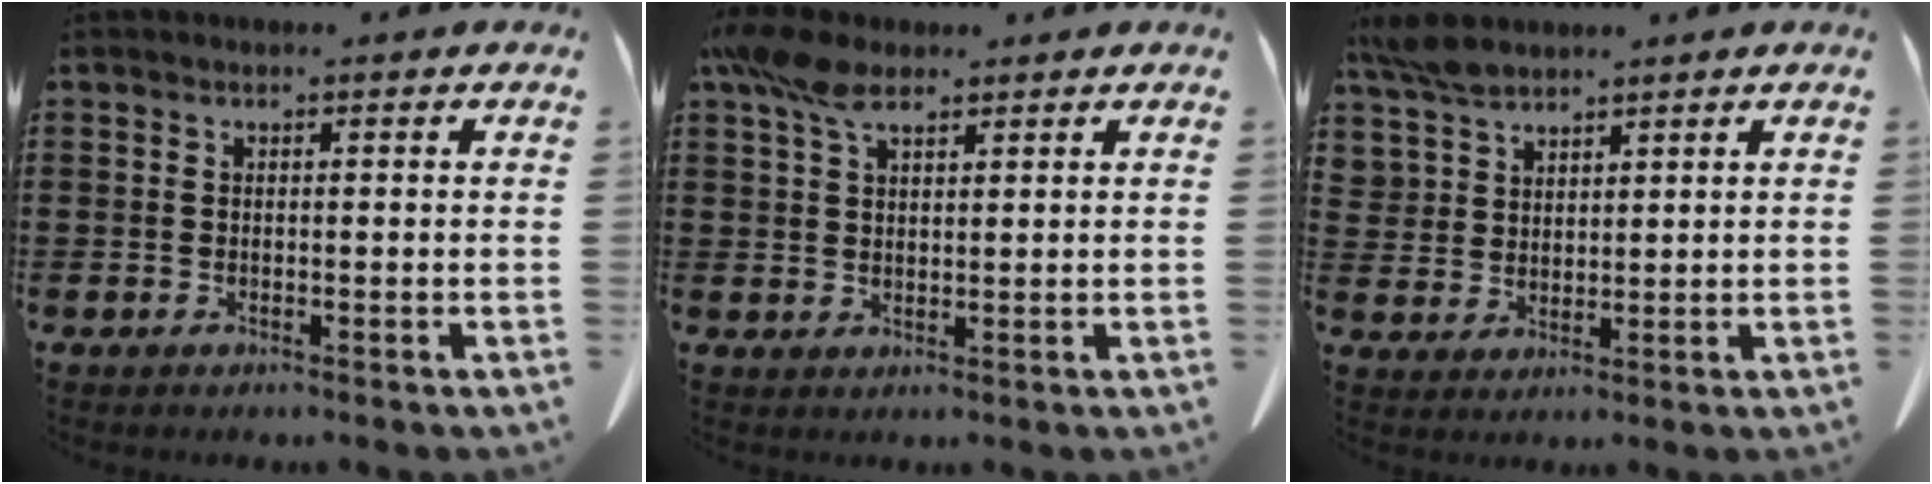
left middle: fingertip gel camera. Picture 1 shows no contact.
{"total": 6.0, "force": [3.9, 2.6, 3.8], "torque": [-0.079, -0.003, 0.071]}
{"total": 4.2, "force": [3.7, 2.0, 0.6], "torque": [-0.030, -0.005, 0.071]}